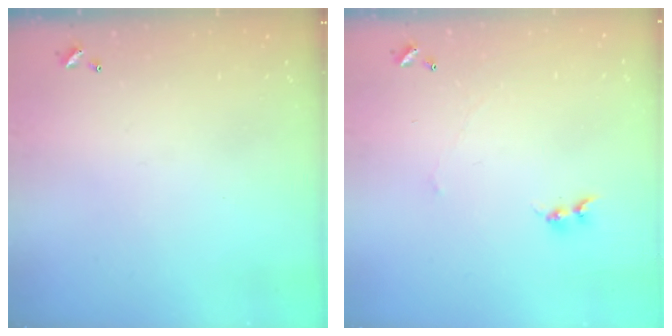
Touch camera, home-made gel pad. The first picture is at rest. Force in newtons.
{"total": 1.4, "press": 1.3, "slide": 0.4}